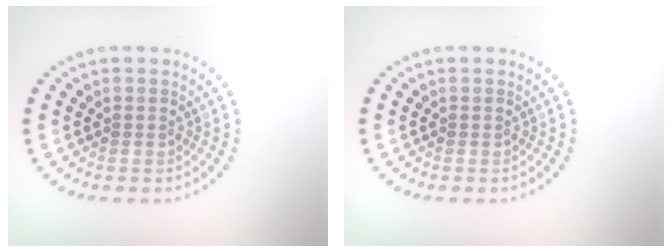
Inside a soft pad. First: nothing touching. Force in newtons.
{"total": 0.0}